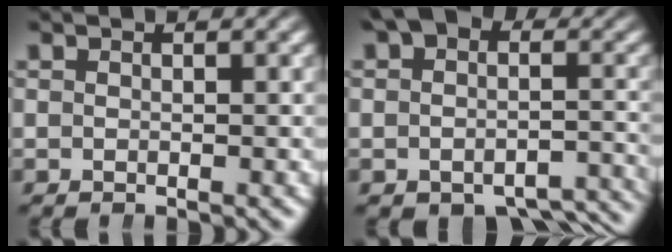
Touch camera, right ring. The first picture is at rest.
{"total": 6.4, "force": [-4.4, 3.4, 3.2], "torque": [-0.034, -0.019, -0.059]}